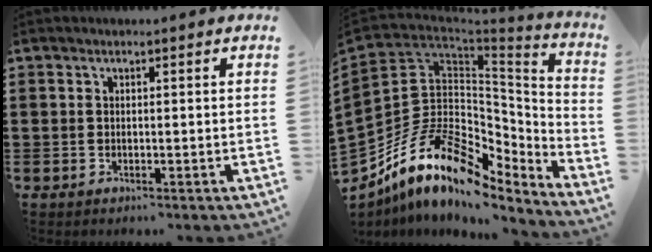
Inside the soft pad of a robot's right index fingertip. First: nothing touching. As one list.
[{"total": 16.1, "force": [-6.0, 10.9, 10.2], "torque": [-0.241, 0.006, -0.108]}]